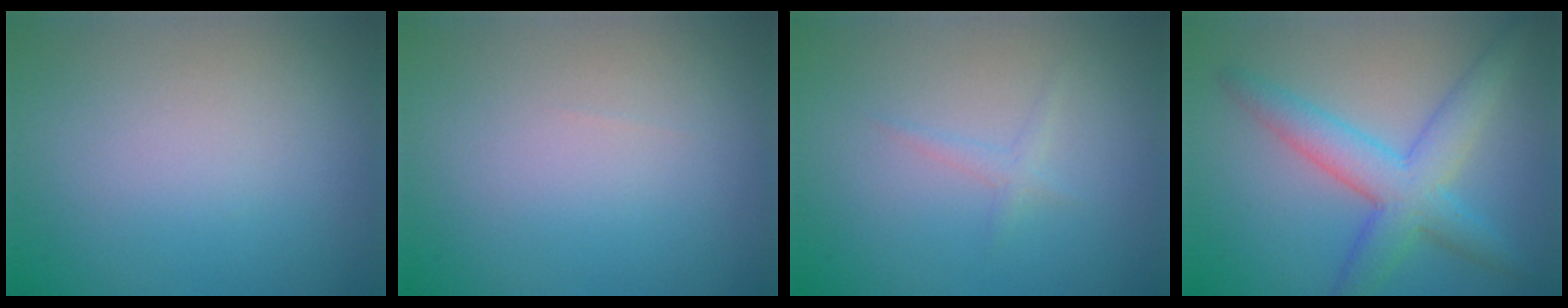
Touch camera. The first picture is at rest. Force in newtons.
{"total": 0.0}
{"total": 0.9, "press": 0.9, "slide": 0.0}
{"total": 5.4, "press": 5.4, "slide": 0.1}